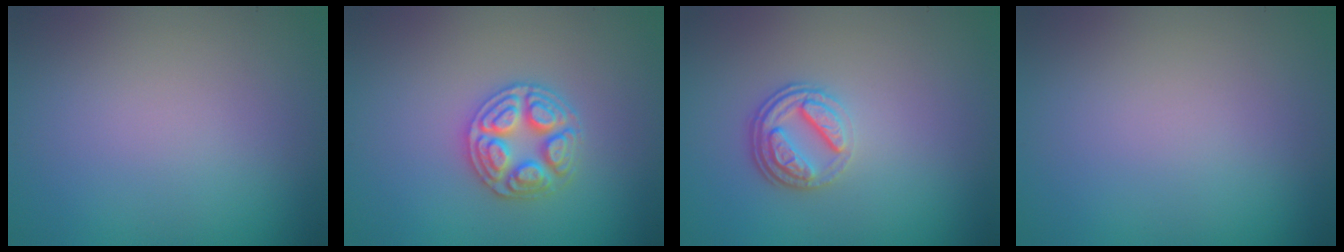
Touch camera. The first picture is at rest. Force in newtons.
{"total": 3.5, "press": 3.4, "slide": 0.5}
{"total": 3.0, "press": 2.3, "slide": 1.9}
{"total": 0.0}